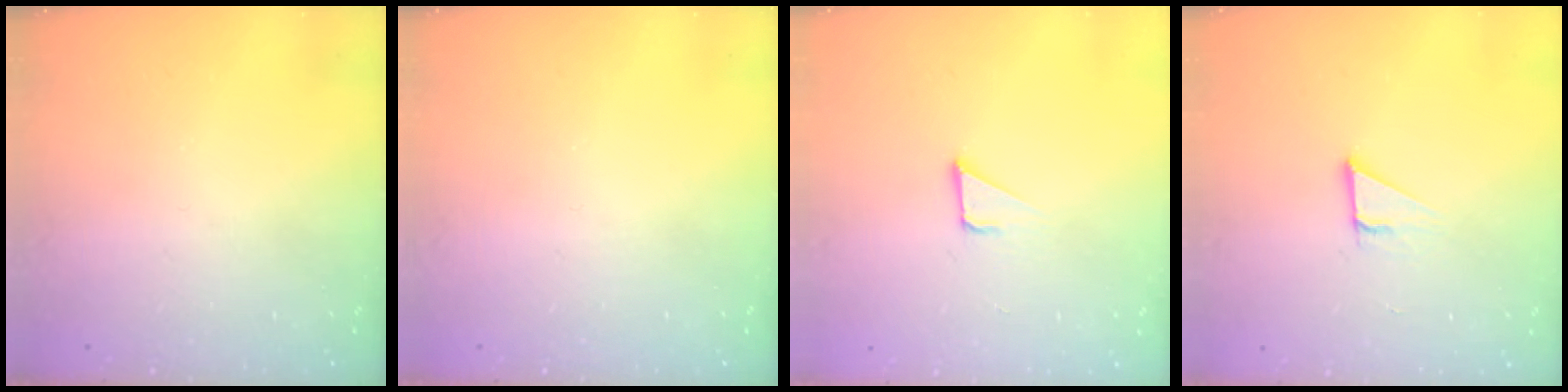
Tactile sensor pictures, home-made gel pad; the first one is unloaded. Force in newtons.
{"total": 0.0}
{"total": 2.4, "press": 2.4, "slide": 0.1}
{"total": 2.8, "press": 2.8, "slide": 0.1}